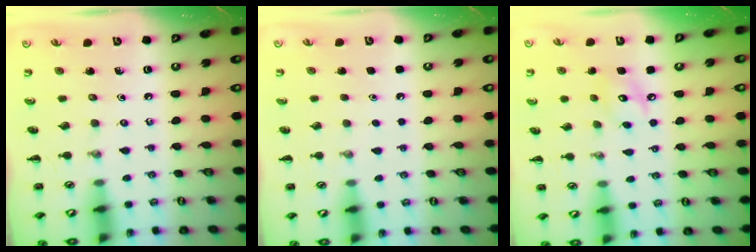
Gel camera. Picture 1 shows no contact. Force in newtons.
{"total": 1.7, "press": 1.7, "slide": 0.1}
{"total": 8.0, "press": 8.0, "slide": 0.9}